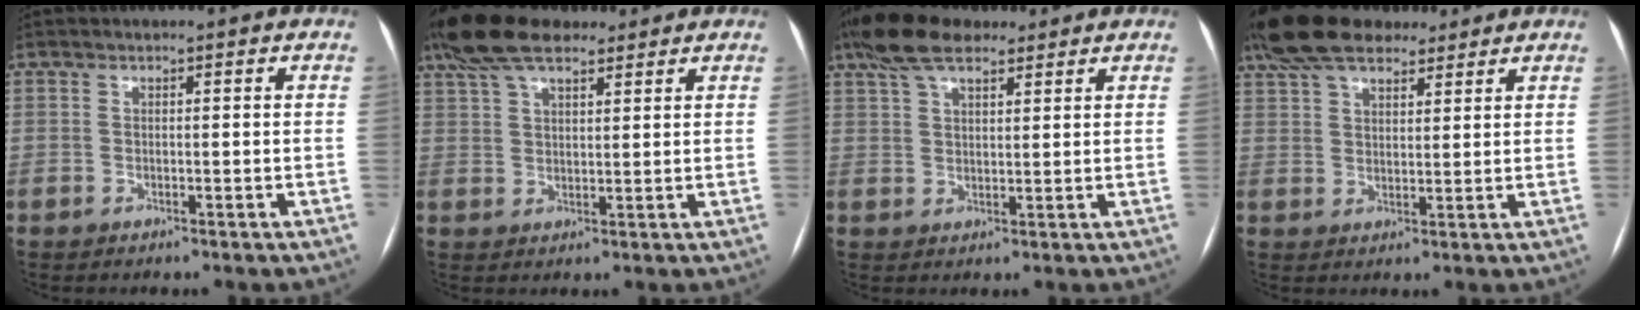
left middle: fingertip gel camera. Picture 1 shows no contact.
{"total": 10.9, "force": [8.4, 3.7, 5.9], "torque": [-0.116, 0.045, 0.154]}
{"total": 8.7, "force": [6.5, 3.1, 4.9], "torque": [-0.100, 0.033, 0.117]}
{"total": 14.0, "force": [11.0, 5.4, 6.7], "torque": [-0.135, 0.053, 0.192]}